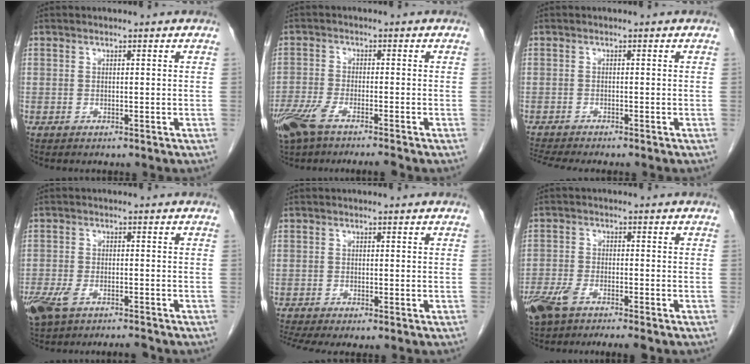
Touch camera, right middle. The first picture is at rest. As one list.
[{"total": 8.6, "force": [-6.5, 1.2, 5.5], "torque": [-0.105, -0.012, -0.116]}, {"total": 5.1, "force": [-4.7, -0.2, 2.1], "torque": [-0.032, -0.010, -0.074]}, {"total": 7.3, "force": [-5.2, 2.6, 4.5], "torque": [-0.092, -0.004, -0.092]}, {"total": 3.4, "force": [-2.7, 0.1, 2.2], "torque": [-0.043, -0.009, -0.049]}, {"total": 8.4, "force": [-6.1, 2.0, 5.5], "torque": [-0.103, -0.008, -0.104]}]